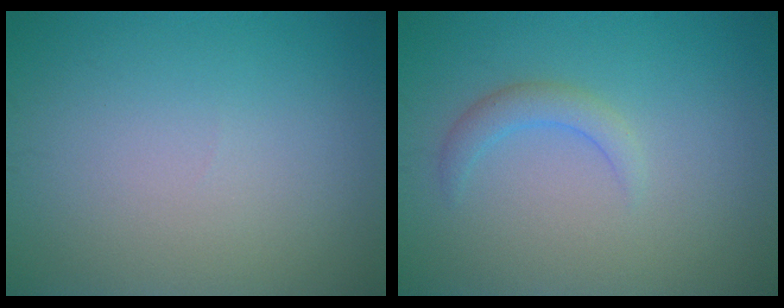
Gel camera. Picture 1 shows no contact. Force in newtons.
{"total": 1.8, "press": 1.8, "slide": 0.2}